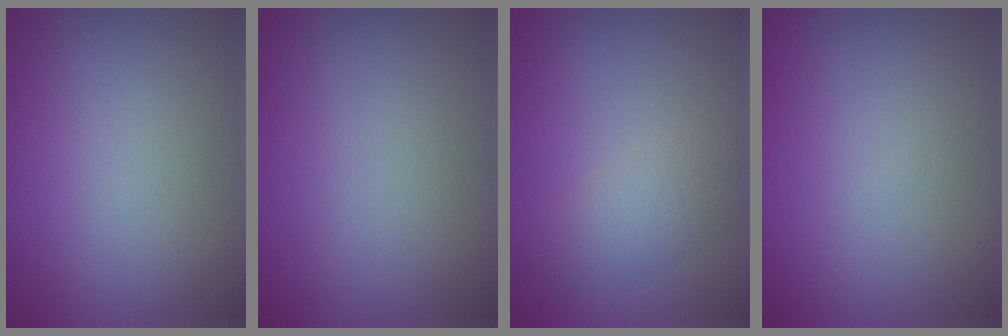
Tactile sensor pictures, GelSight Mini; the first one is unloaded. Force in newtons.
{"total": 0.0}
{"total": 2.9, "press": 2.9, "slide": 0.1}
{"total": 0.0}